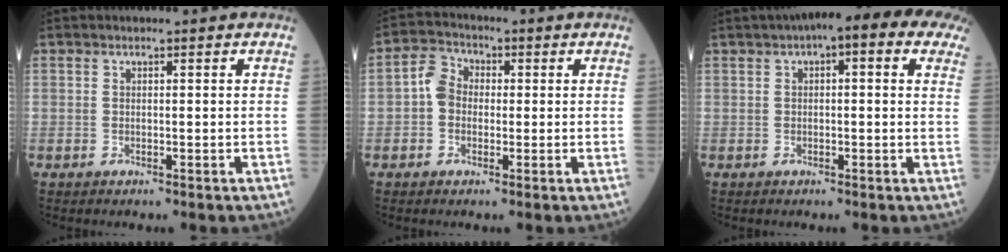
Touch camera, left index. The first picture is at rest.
{"total": 4.4, "force": [-0.3, 3.5, 2.5], "torque": [-0.051, 0.021, -0.015]}
{"total": 12.4, "force": [7.3, 3.2, 9.6], "torque": [-0.117, 0.045, 0.077]}